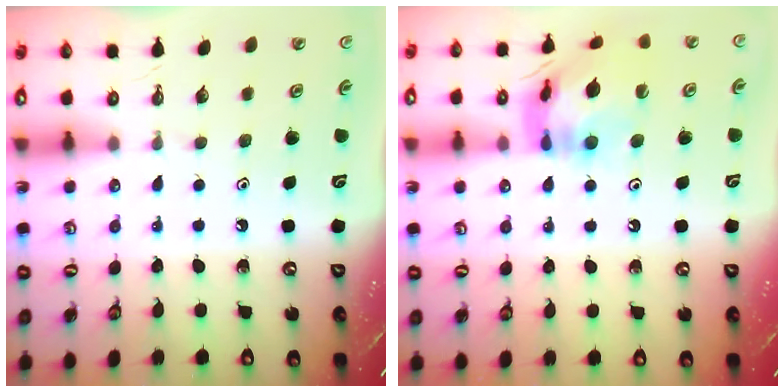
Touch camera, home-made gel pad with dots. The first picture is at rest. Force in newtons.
{"total": 14.2, "press": 14.1, "slide": 1.3}